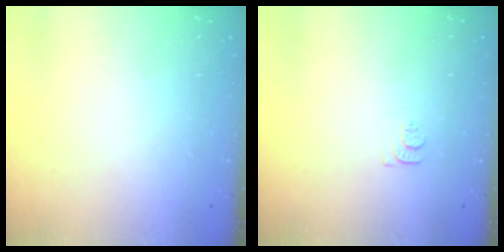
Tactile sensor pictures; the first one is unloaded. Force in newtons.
{"total": 3.7, "press": 3.6, "slide": 0.5}